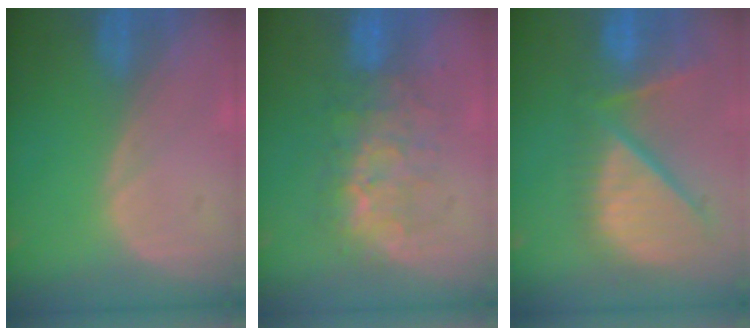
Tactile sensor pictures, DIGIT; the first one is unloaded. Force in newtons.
{"total": 8.1, "press": 7.8, "slide": 2.3}
{"total": 12.6, "press": 10.7, "slide": 6.7}